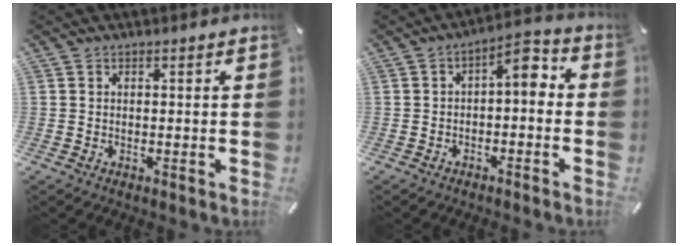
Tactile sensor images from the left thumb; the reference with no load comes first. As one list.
[{"total": 5.6, "force": [-0.1, 2.8, 4.9], "torque": [-0.073, 0.000, -0.015]}]